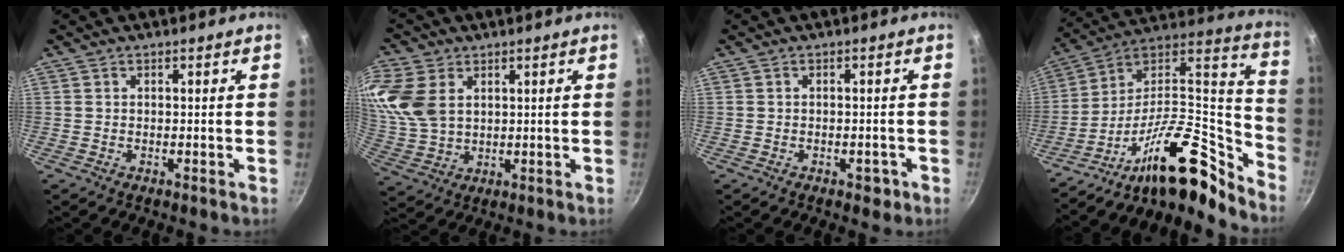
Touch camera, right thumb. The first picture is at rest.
{"total": 10.8, "force": [3.6, 7.5, 6.9], "torque": [-0.138, -0.014, 0.079]}
{"total": 2.3, "force": [-1.2, 1.3, 1.5], "torque": [-0.014, 0.010, -0.009]}
{"total": 22.7, "force": [-16.3, 7.7, 13.8], "torque": [-0.143, 0.118, -0.292]}